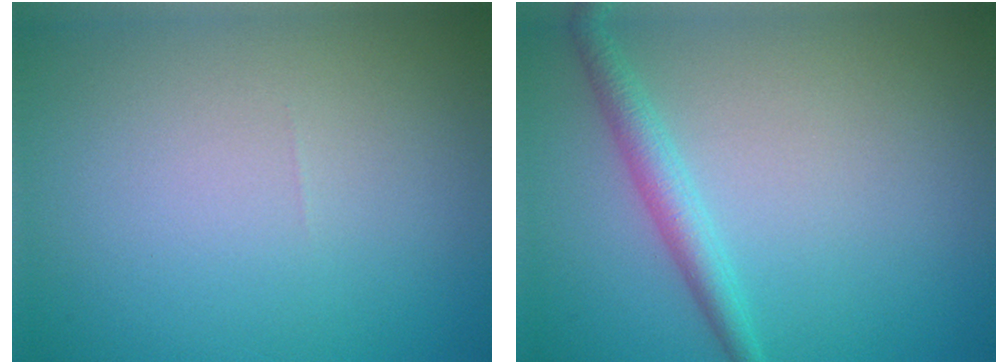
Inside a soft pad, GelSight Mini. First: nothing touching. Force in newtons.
{"total": 2.4, "press": 2.4, "slide": 0.1}